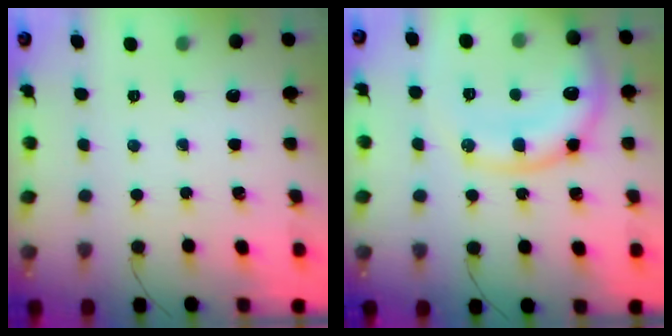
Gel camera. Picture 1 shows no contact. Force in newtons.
{"total": 14.7, "press": 14.6, "slide": 1.5}